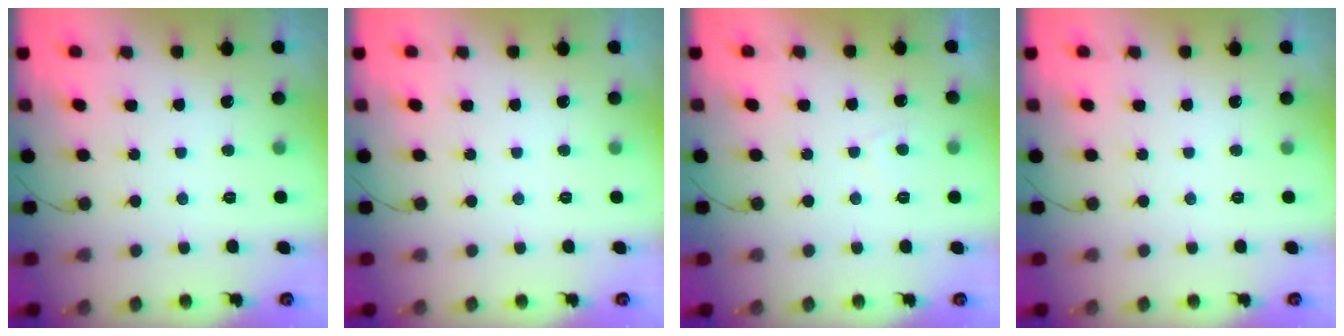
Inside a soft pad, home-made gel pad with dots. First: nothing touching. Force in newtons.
{"total": 0.0}
{"total": 0.8, "press": 0.6, "slide": 0.5}
{"total": 0.0}